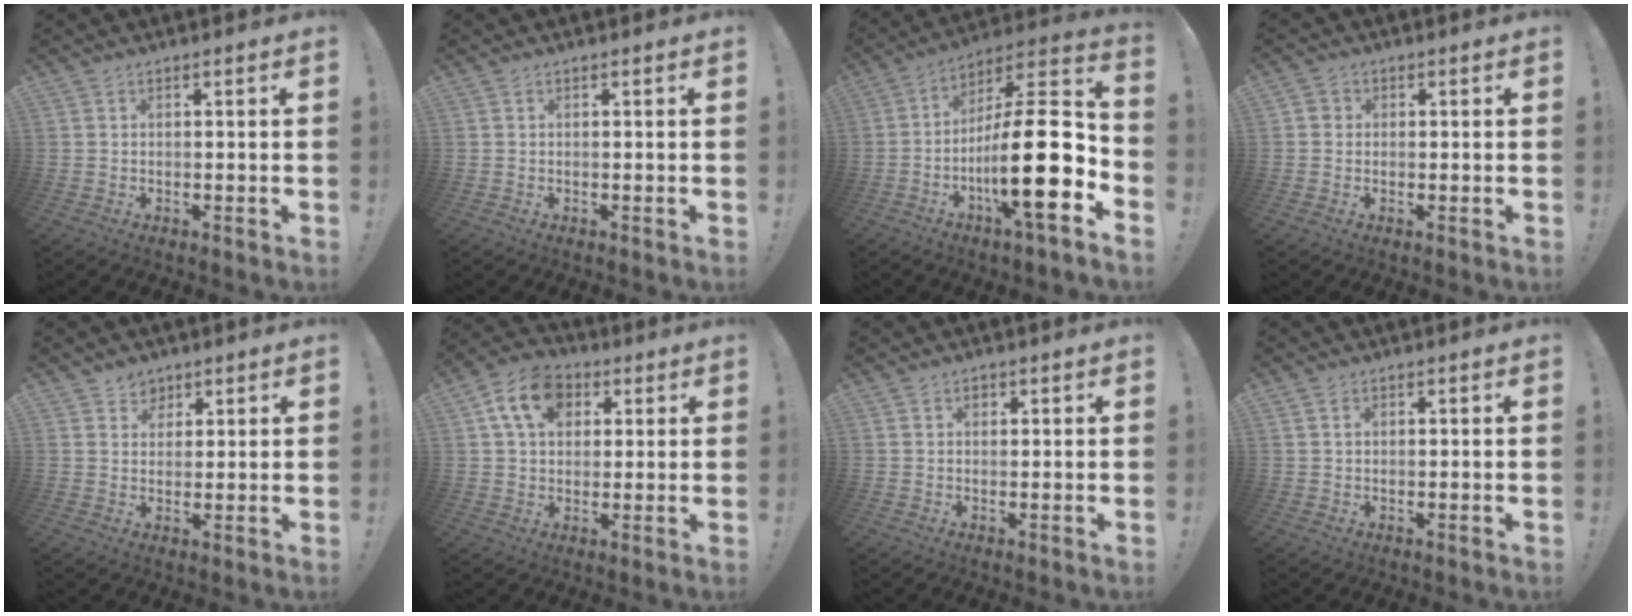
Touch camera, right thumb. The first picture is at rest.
{"total": 0.0}
{"total": 24.0, "force": [-5.5, 5.9, 22.6], "torque": [-0.382, 0.022, -0.090]}
{"total": 2.3, "force": [0.1, 2.2, 0.7], "torque": [-0.006, 0.009, 0.001]}
{"total": 5.0, "force": [3.2, 3.8, 0.1], "torque": [0.012, -0.018, 0.058]}
{"total": 12.4, "force": [4.7, 9.1, 6.9], "torque": [-0.114, -0.002, 0.091]}
{"total": 1.2, "force": [0.5, 0.9, 0.5], "torque": [-0.003, 0.002, 0.007]}
{"total": 0.9, "force": [0.4, 0.7, 0.3], "torque": [-0.007, 0.002, 0.008]}